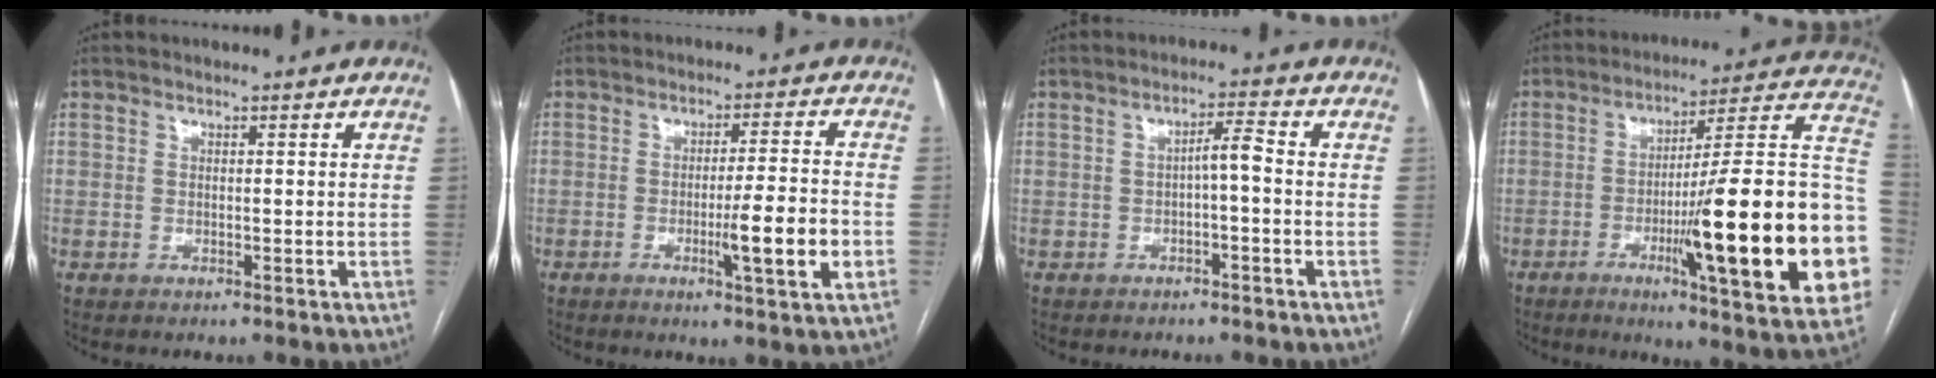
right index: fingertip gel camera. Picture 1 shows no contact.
{"total": 8.6, "force": [-2.5, -0.2, 8.2], "torque": [-0.120, -0.010, -0.038]}
{"total": 3.1, "force": [-0.6, 0.4, 3.0], "torque": [-0.048, 0.012, -0.009]}
{"total": 28.0, "force": [-6.0, 2.2, 27.3], "torque": [-0.299, 0.000, -0.090]}